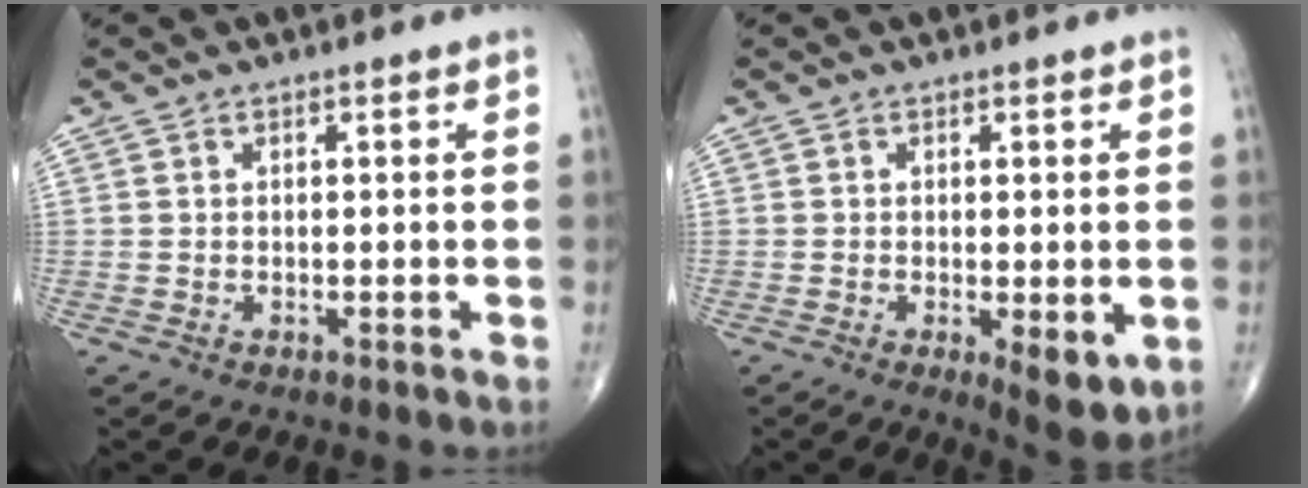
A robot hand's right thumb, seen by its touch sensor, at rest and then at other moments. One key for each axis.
{"total": 5.8, "fx": -1.3, "fy": 2.0, "fz": 5.3, "tx": -0.072, "ty": -0.017, "tz": -0.014}